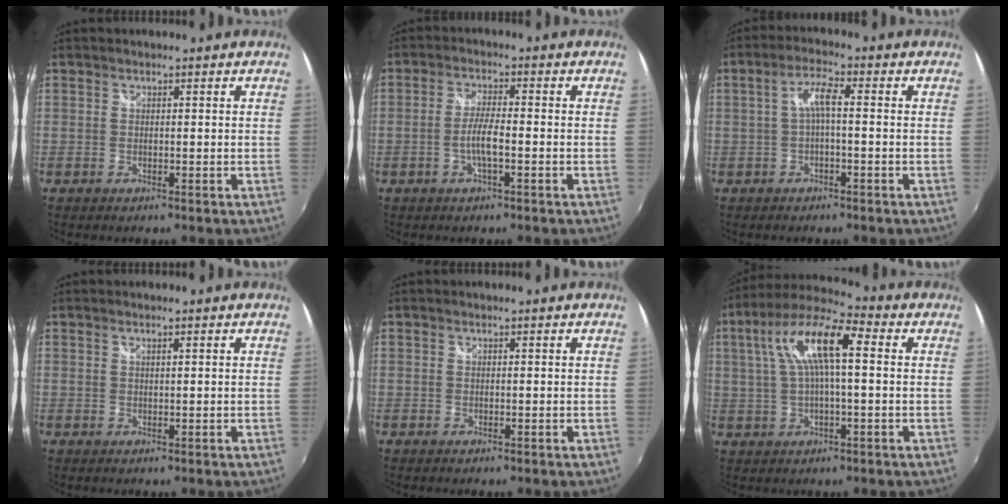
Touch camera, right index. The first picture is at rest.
{"total": 4.5, "force": [-1.5, 0.5, 4.2], "torque": [-0.086, 0.001, -0.029]}
{"total": 4.1, "force": [-0.5, 0.6, 4.0], "torque": [-0.082, 0.011, -0.009]}
{"total": 0.6, "force": [0.4, 0.0, 0.5], "torque": [-0.009, 0.003, 0.007]}
{"total": 0.0}
{"total": 12.9, "force": [2.6, 3.6, 12.1], "torque": [-0.230, 0.028, 0.042]}